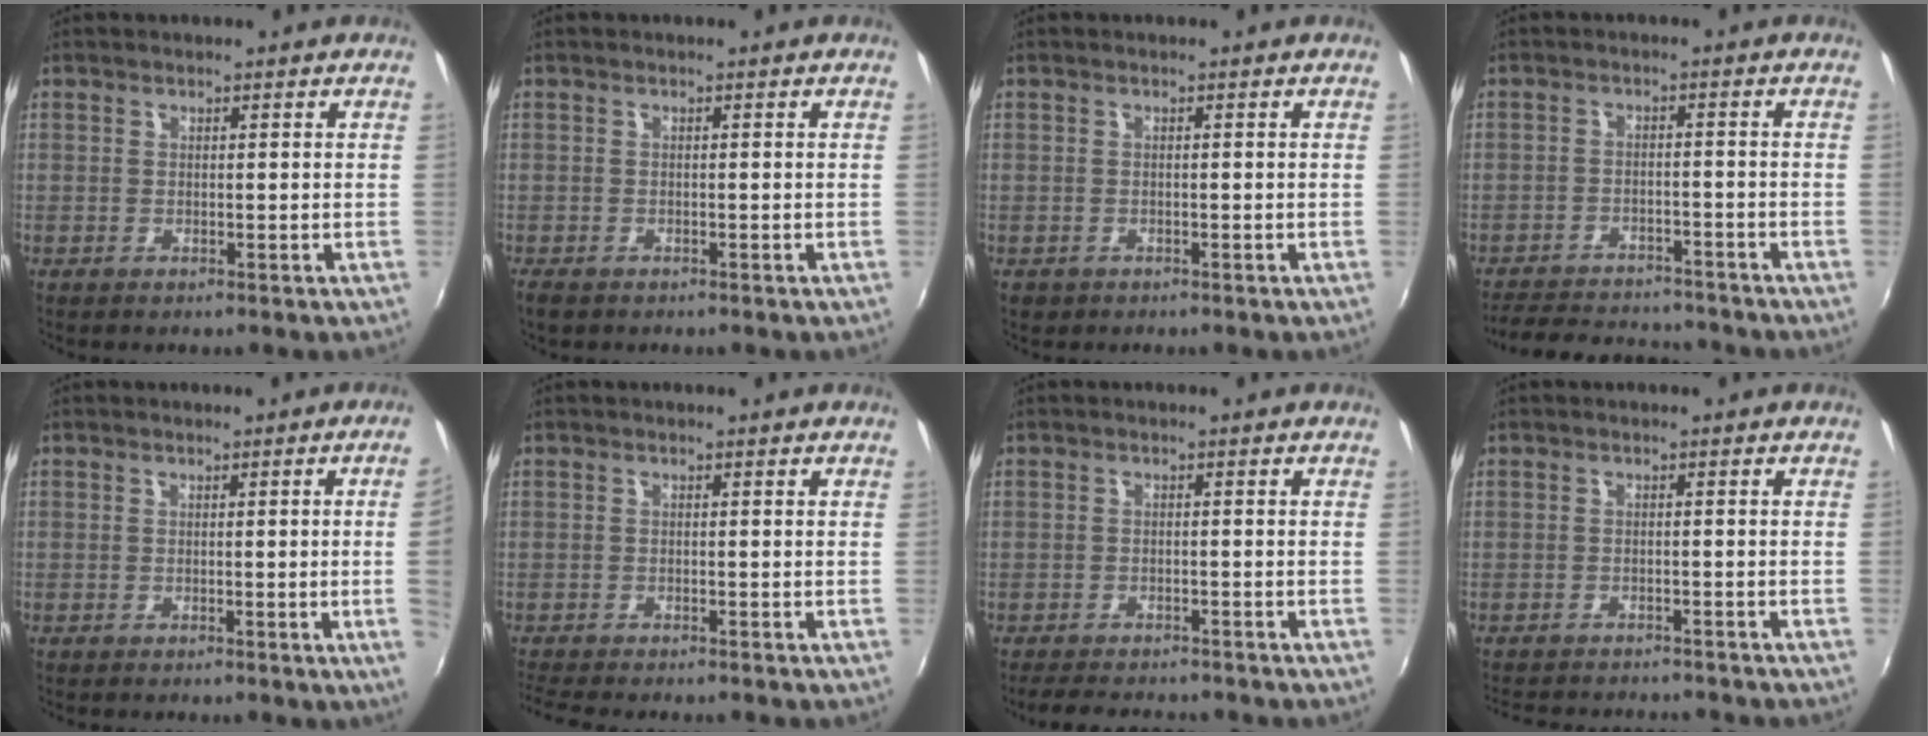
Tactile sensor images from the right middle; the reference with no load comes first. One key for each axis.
{"total": 2.1, "fx": -1.6, "fy": 1.1, "fz": 1.0, "tx": -0.022, "ty": -0.008, "tz": -0.028}
{"total": 1.3, "fx": -0.6, "fy": 1.1, "fz": 0.4, "tx": -0.011, "ty": -0.003, "tz": -0.008}
{"total": 14.0, "fx": -12.6, "fy": 4.0, "fz": 4.7, "tx": -0.112, "ty": 0.004, "tz": -0.179}
{"total": 3.7, "fx": 0.0, "fy": -2.0, "fz": 3.2, "tx": -0.051, "ty": -0.011, "tz": 0.006}
{"total": 4.9, "fx": -4.5, "fy": 0.4, "fz": 1.9, "tx": -0.052, "ty": -0.022, "tz": -0.081}
{"total": 7.2, "fx": -6.5, "fy": 2.0, "fz": 2.4, "tx": -0.067, "ty": -0.007, "tz": -0.097}
{"total": 9.6, "fx": -8.7, "fy": 2.2, "fz": 3.2, "tx": -0.078, "ty": -0.013, "tz": -0.126}